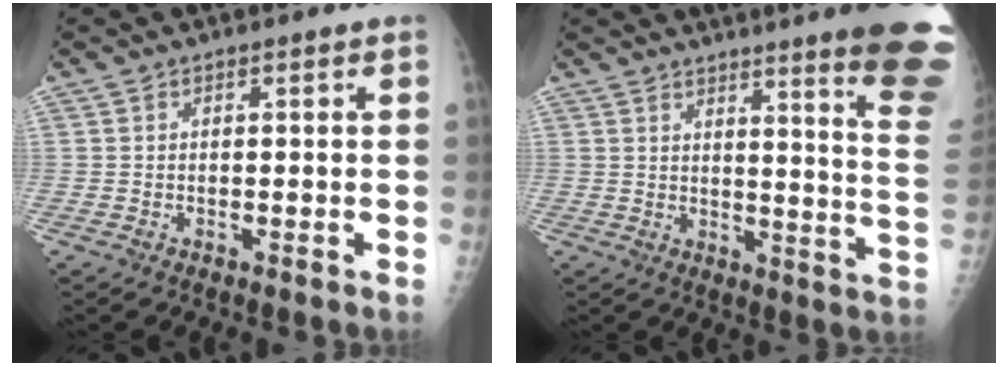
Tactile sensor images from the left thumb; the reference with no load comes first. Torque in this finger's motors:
{"motor_torque": [3.58, 1.42, 1.35, -1.42, 0.10]}